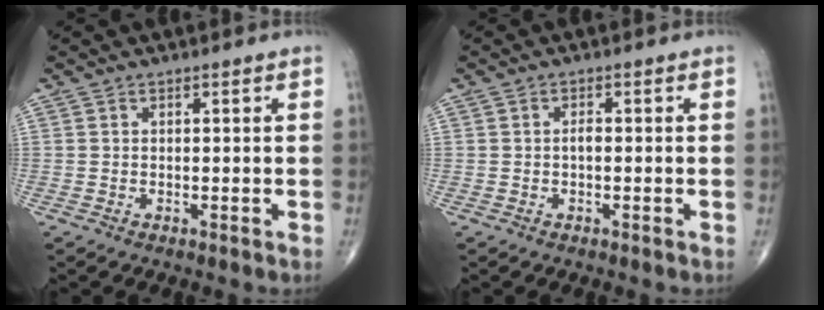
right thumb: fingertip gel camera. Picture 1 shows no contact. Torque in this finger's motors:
{"motor_torque": [0.41, 0.37, 0.08, -0.08, -0.01]}